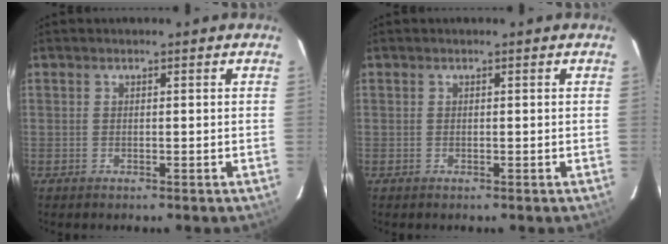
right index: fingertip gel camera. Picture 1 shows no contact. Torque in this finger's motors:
{"motor_torque": [0.00, 0.00, 0.03, 0.00]}